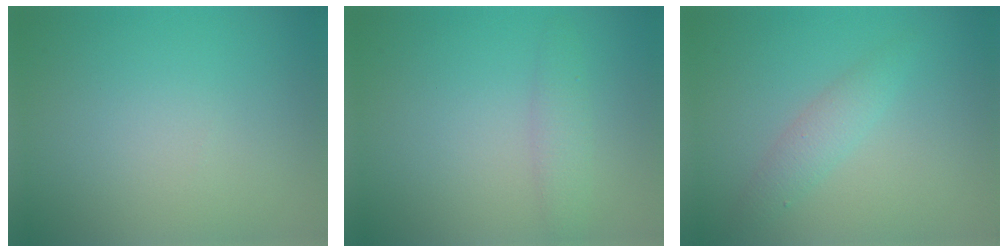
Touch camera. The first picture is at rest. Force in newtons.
{"total": 1.8, "press": 1.8, "slide": 0.1}
{"total": 1.9, "press": 1.9, "slide": 0.0}